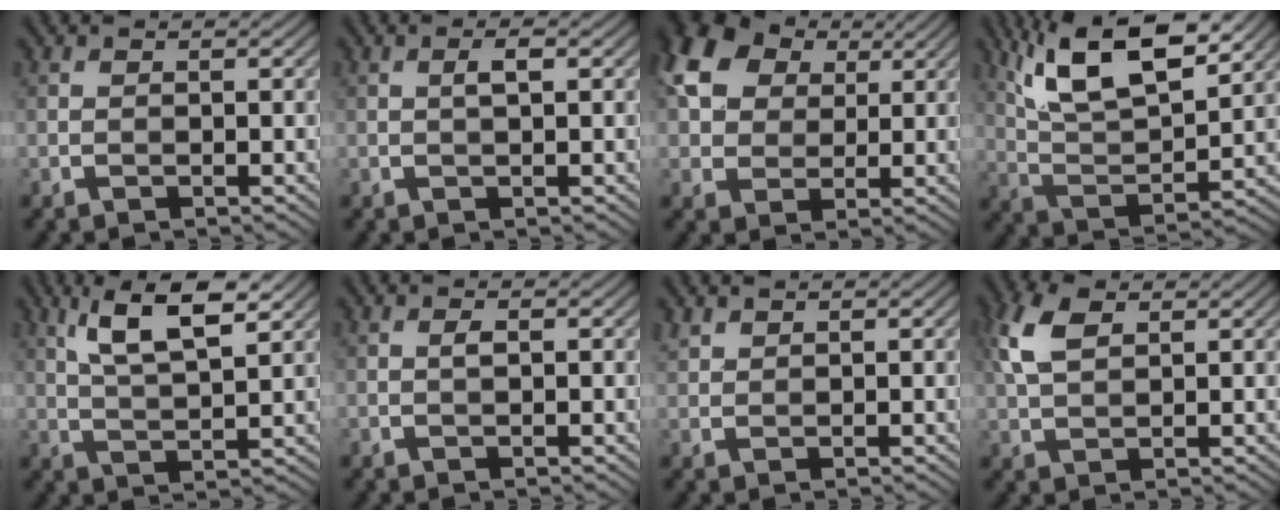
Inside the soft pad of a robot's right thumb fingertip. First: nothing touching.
{"total": 1.4, "force": [0.3, 0.3, 1.4], "torque": [-0.025, 0.005, 0.006]}
{"total": 11.7, "force": [4.5, 8.5, 6.5], "torque": [-0.176, 0.035, 0.077]}
{"total": 14.9, "force": [9.0, 5.1, 10.7], "torque": [-0.219, 0.015, 0.152]}
{"total": 8.8, "force": [4.7, 2.4, 7.0], "torque": [-0.136, 0.008, 0.089]}
{"total": 0.9, "force": [0.1, 0.3, 0.8], "torque": [-0.017, 0.002, 0.002]}
{"total": 1.5, "force": [1.2, 0.7, 0.4], "torque": [-0.013, 0.004, 0.032]}
{"total": 6.0, "force": [2.6, 3.1, 4.5], "torque": [-0.116, 0.015, 0.050]}